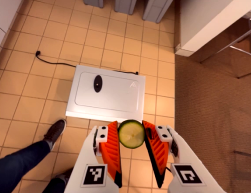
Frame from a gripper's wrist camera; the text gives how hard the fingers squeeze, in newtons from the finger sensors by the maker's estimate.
{"total": 6.7, "left": 6.0, "right": 7.4}